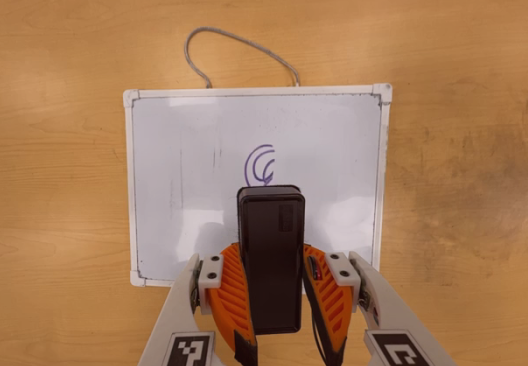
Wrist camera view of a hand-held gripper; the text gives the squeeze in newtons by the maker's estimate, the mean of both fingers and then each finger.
{"total": 7.4, "left": 6.7, "right": 8.1}